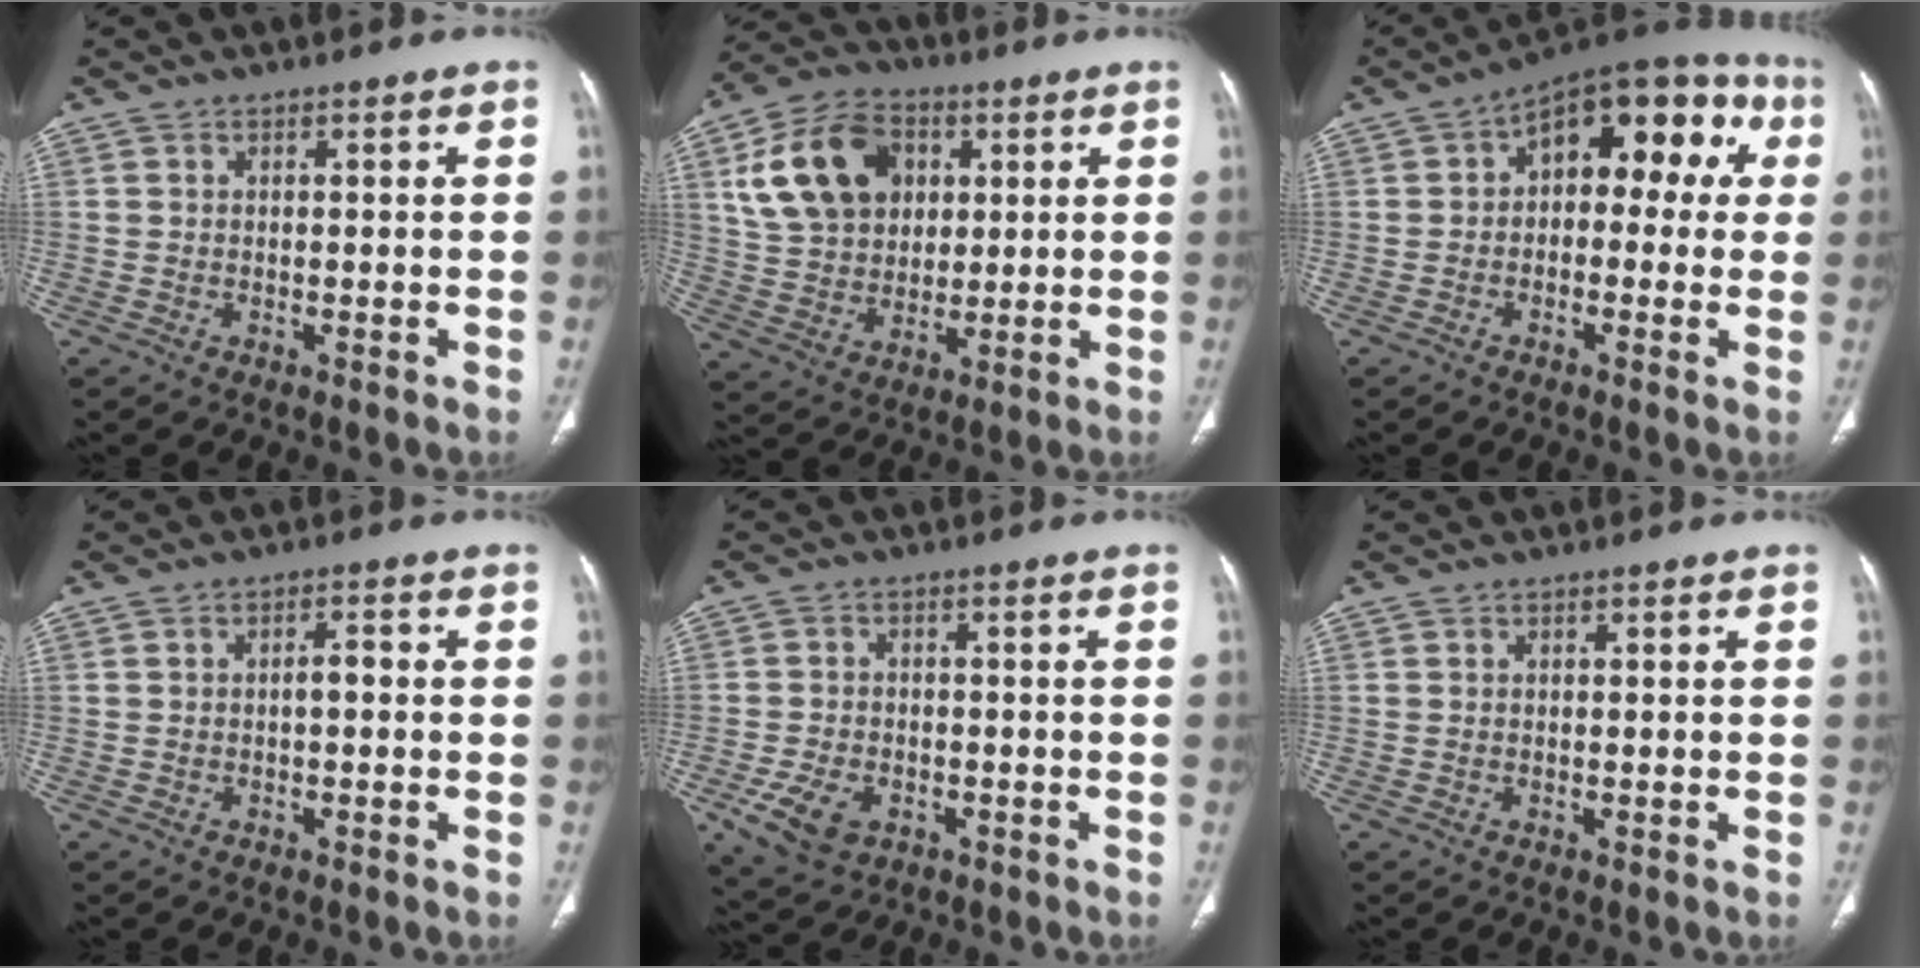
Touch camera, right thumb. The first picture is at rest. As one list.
[{"total": 16.8, "force": [5.3, 12.5, 10.0], "torque": [-0.161, 0.004, 0.097]}, {"total": 15.8, "force": [3.2, 9.2, 12.4], "torque": [-0.105, 0.044, 0.031]}, {"total": 2.1, "force": [-0.3, 1.0, 1.9], "torque": [-0.028, 0.010, -0.006]}, {"total": 7.6, "force": [-3.2, 5.1, 4.6], "torque": [-0.085, 0.008, -0.048]}, {"total": 0.0}]